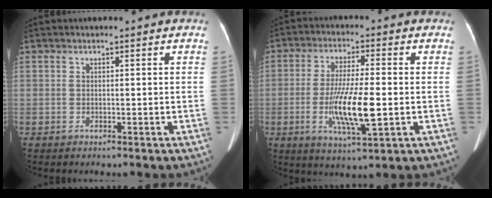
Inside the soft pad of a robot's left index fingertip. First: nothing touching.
{"total": 10.3, "force": [-1.9, 1.3, 10.0], "torque": [-0.193, -0.015, -0.034]}